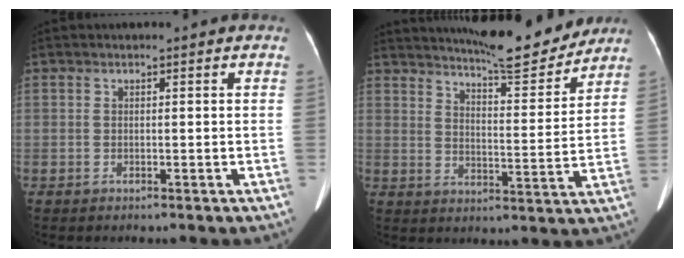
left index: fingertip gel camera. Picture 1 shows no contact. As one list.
[{"total": 13.5, "force": [12.6, 1.2, 4.6], "torque": [-0.071, -0.013, 0.177]}]